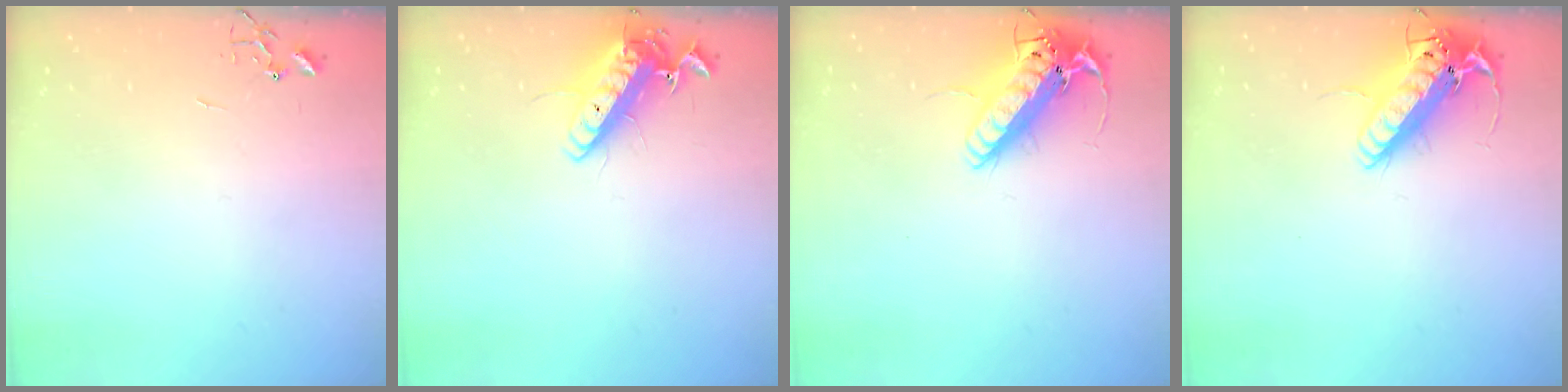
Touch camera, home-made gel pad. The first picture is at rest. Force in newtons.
{"total": 14.1, "press": 13.9, "slide": 2.6}
{"total": 16.7, "press": 16.4, "slide": 3.1}
{"total": 16.7, "press": 16.4, "slide": 3.1}